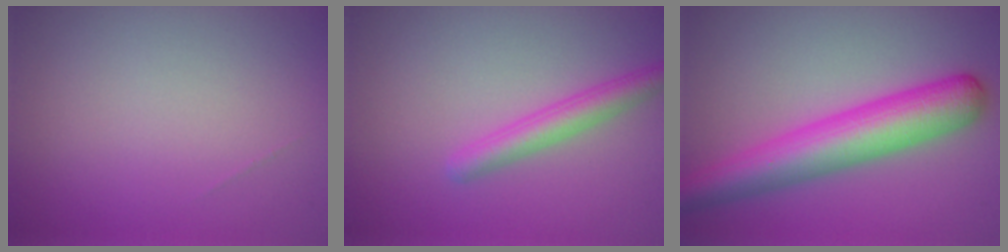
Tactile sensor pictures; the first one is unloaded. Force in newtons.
{"total": 2.8, "press": 2.8, "slide": 0.2}
{"total": 7.3, "press": 7.3, "slide": 0.2}